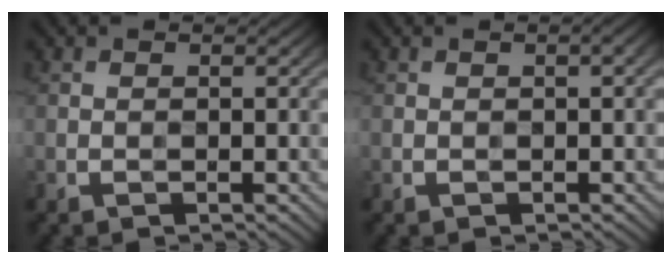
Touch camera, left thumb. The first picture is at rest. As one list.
[{"total": 2.4, "force": [0.2, 0.8, 2.2], "torque": [-0.030, 0.001, 0.006]}]